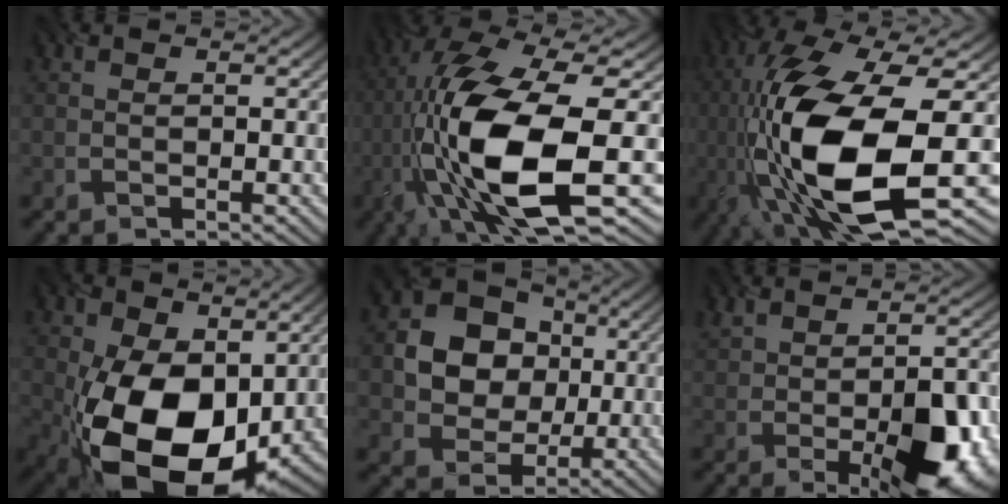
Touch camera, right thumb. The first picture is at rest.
{"total": 17.4, "force": [-3.8, 5.7, 16.0], "torque": [-0.333, -0.011, -0.049]}
{"total": 18.7, "force": [-3.6, 7.3, 16.8], "torque": [-0.363, -0.021, -0.052]}
{"total": 16.4, "force": [-2.0, 10.9, 12.0], "torque": [-0.225, -0.044, -0.024]}
{"total": 10.4, "force": [0.9, 9.0, 5.2], "torque": [-0.109, 0.006, 0.009]}
{"total": 11.2, "force": [-3.0, 5.5, 9.3], "torque": [-0.136, -0.015, -0.031]}